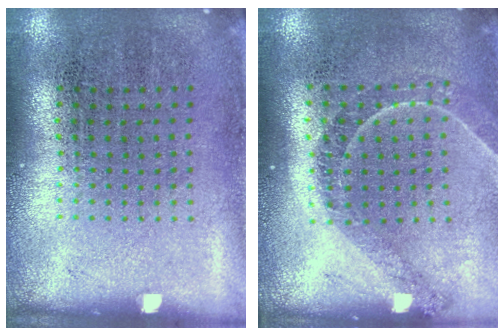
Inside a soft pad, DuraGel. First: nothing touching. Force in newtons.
{"total": 1.2, "press": 1.2, "slide": 0.4}